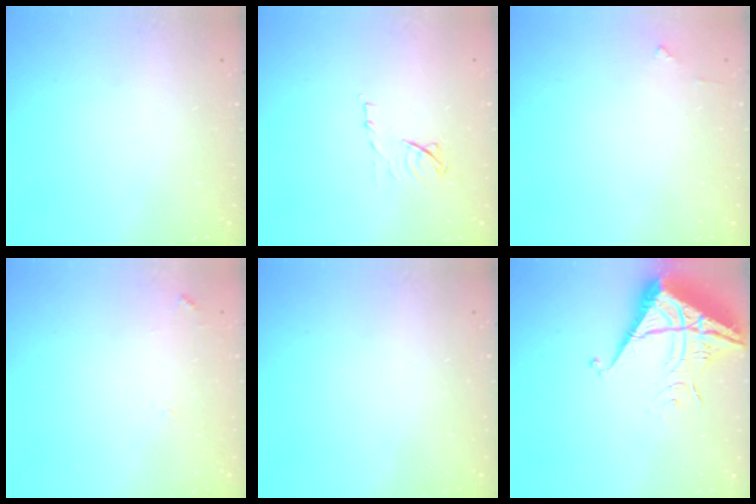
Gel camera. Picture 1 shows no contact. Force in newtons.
{"total": 7.6, "press": 7.6, "slide": 0.7}
{"total": 2.6, "press": 2.6, "slide": 0.2}
{"total": 6.3, "press": 6.3, "slide": 0.5}
{"total": 0.0}
{"total": 7.0, "press": 7.0, "slide": 0.8}